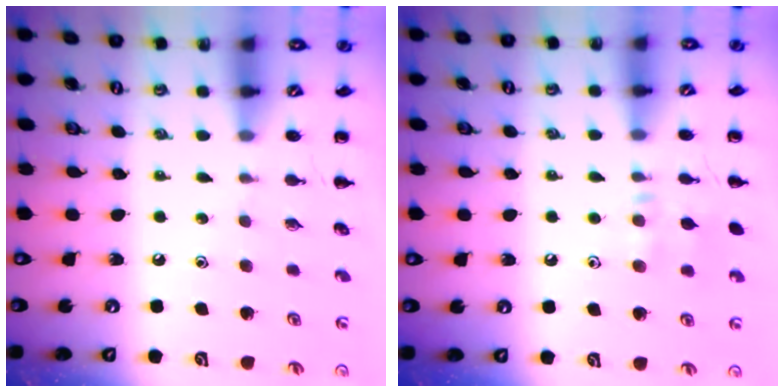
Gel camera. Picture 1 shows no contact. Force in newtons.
{"total": 8.6, "press": 8.6, "slide": 1.0}